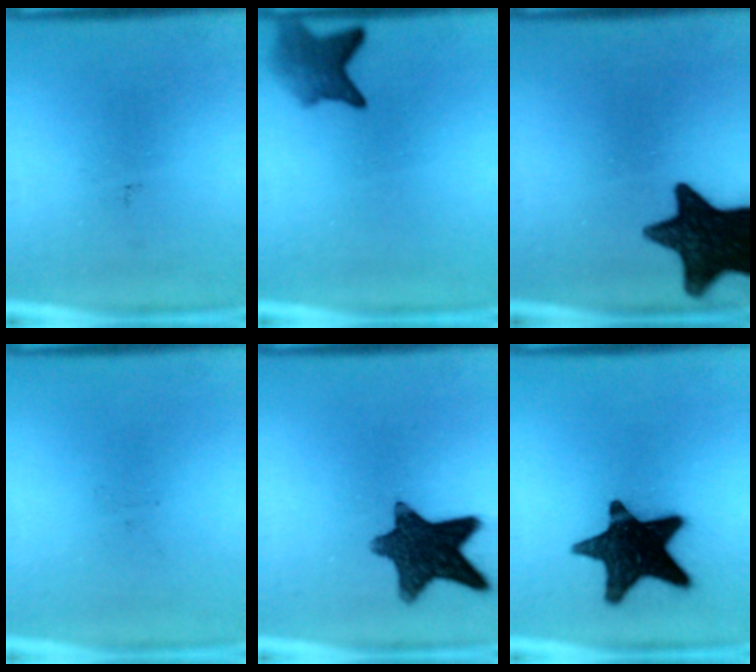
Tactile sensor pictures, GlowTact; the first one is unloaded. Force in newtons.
{"total": 4.7}
{"total": 16.3}
{"total": 0.0}
{"total": 12.8}
{"total": 17.9}